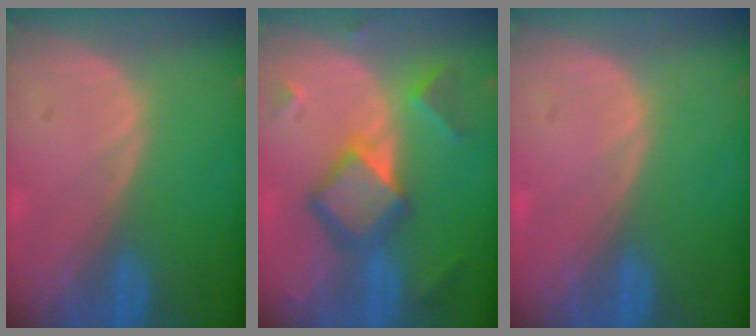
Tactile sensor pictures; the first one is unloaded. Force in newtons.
{"total": 7.9, "press": 7.9, "slide": 0.6}
{"total": 0.0}